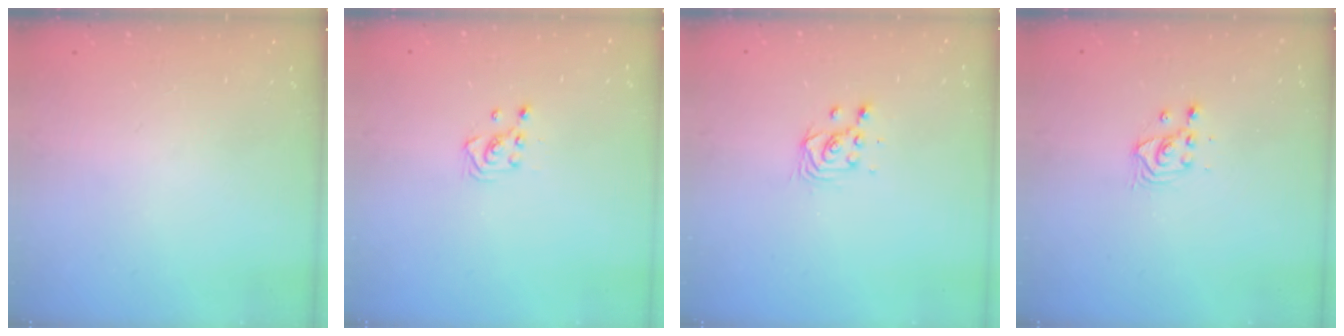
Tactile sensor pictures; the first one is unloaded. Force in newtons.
{"total": 3.1, "press": 3.1, "slide": 0.2}
{"total": 3.4, "press": 3.4, "slide": 0.2}
{"total": 3.4, "press": 3.4, "slide": 0.4}